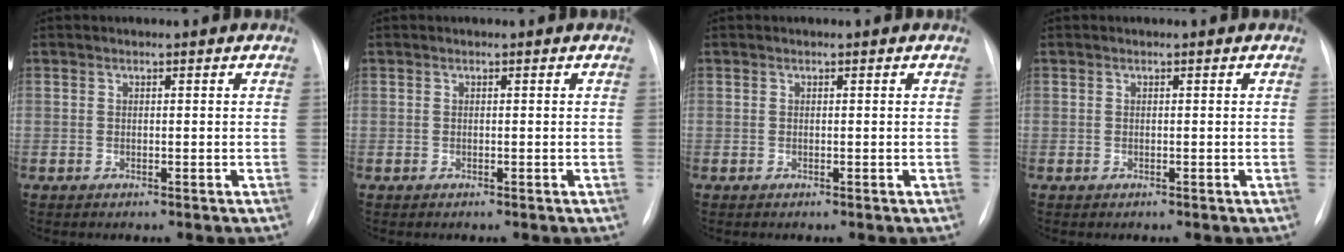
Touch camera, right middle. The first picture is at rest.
{"total": 0.0}
{"total": 0.0}
{"total": 0.0}